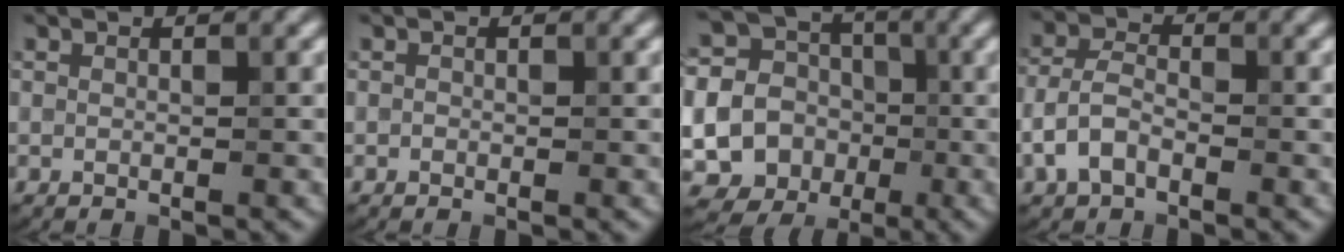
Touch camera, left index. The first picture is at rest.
{"total": 0.0}
{"total": 20.6, "force": [-1.9, 19.2, 7.2], "torque": [-0.189, 0.010, -0.076]}
{"total": 2.9, "force": [-1.5, 1.5, 2.0], "torque": [-0.045, 0.013, -0.039]}